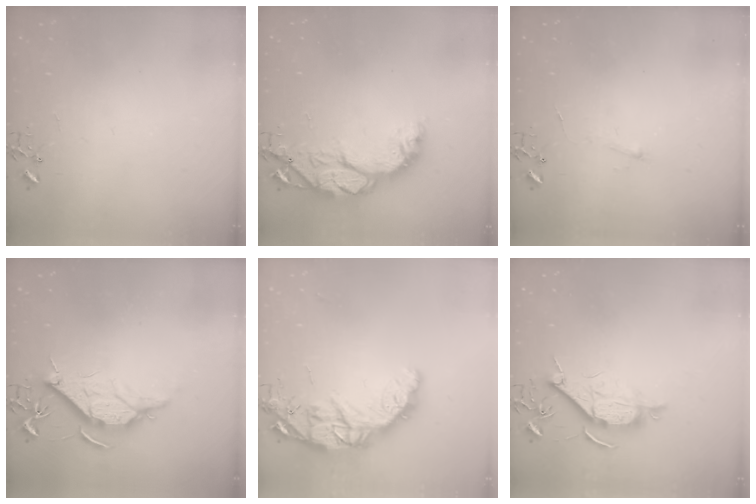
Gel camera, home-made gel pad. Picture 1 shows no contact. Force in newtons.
{"total": 15.3, "press": 15.3, "slide": 1.1}
{"total": 4.1, "press": 4.0, "slide": 0.6}
{"total": 12.2, "press": 12.2, "slide": 1.1}
{"total": 15.2, "press": 15.2, "slide": 1.2}
{"total": 9.3, "press": 9.2, "slide": 1.1}